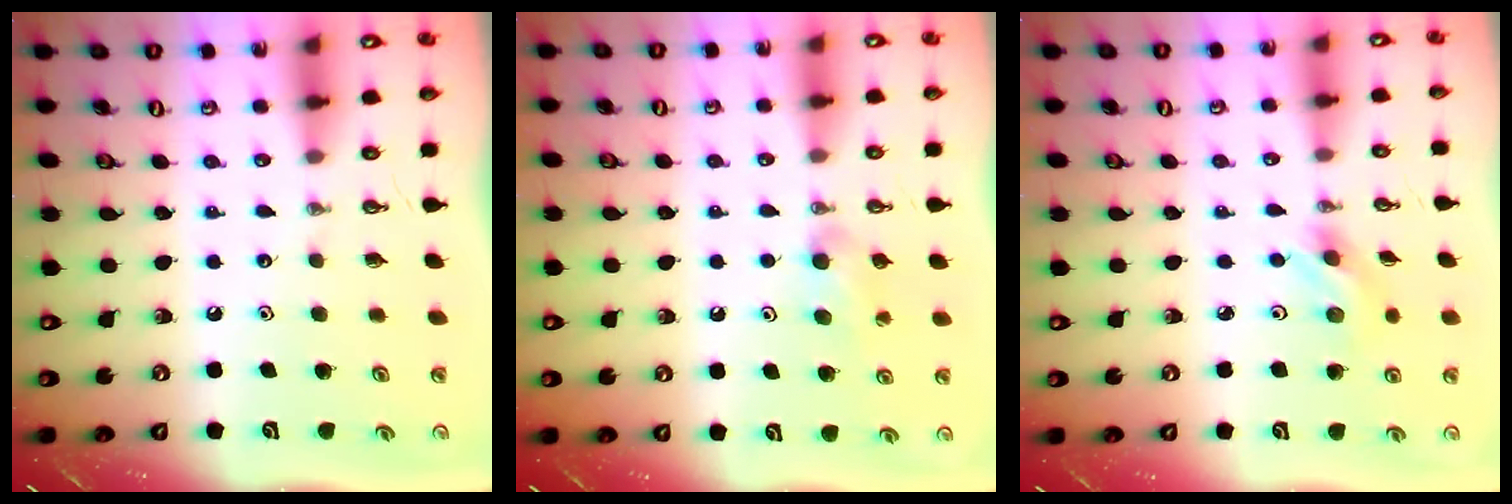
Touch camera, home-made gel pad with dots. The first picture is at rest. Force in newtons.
{"total": 8.1, "press": 4.5, "slide": 6.8}
{"total": 4.1, "press": 4.0, "slide": 0.9}